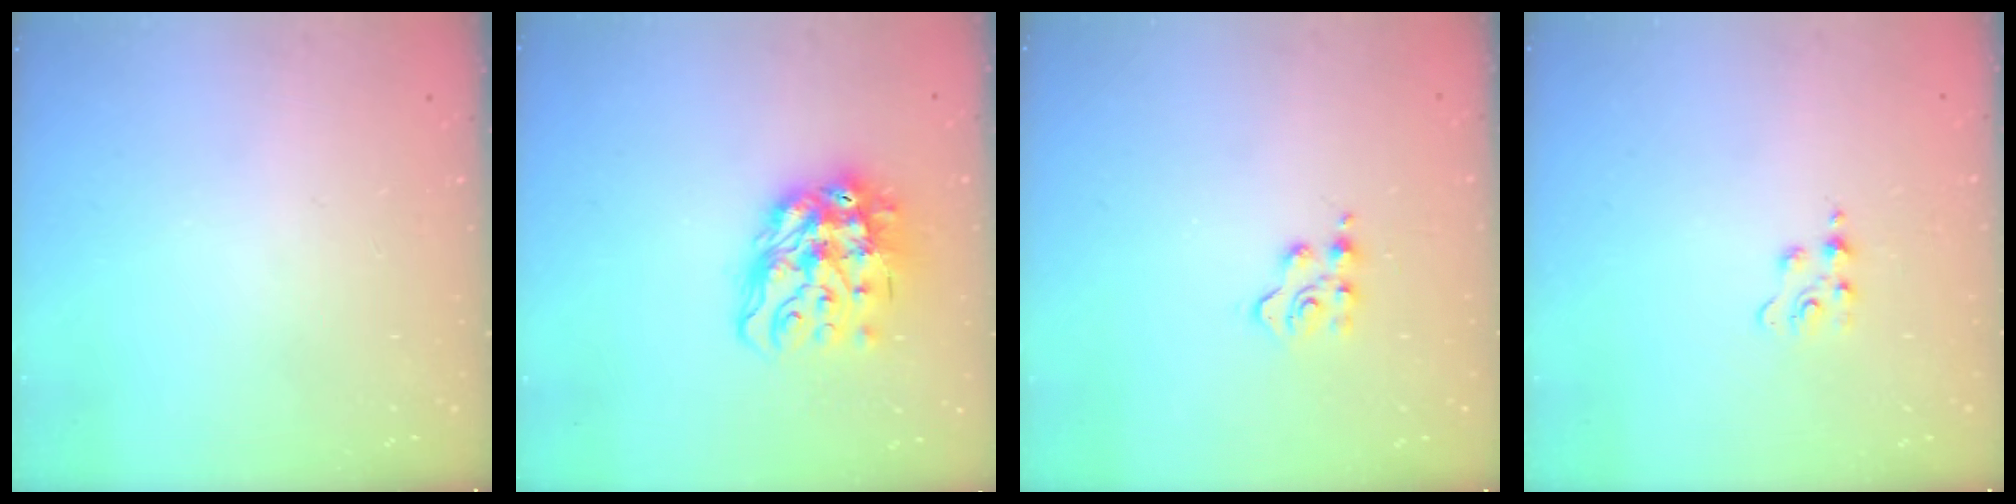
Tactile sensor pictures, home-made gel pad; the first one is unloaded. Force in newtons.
{"total": 16.1, "press": 16.0, "slide": 1.8}
{"total": 3.3, "press": 3.3, "slide": 0.6}
{"total": 3.1, "press": 3.0, "slide": 0.4}